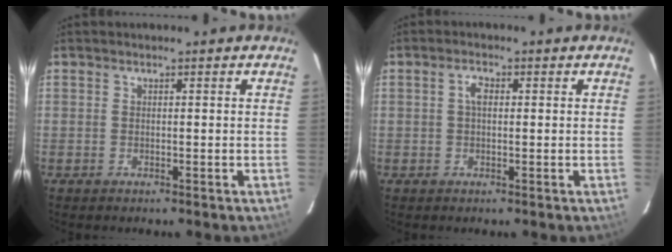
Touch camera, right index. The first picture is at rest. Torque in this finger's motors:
{"motor_torque": [0.14, 0.02, 0.33, 0.06]}